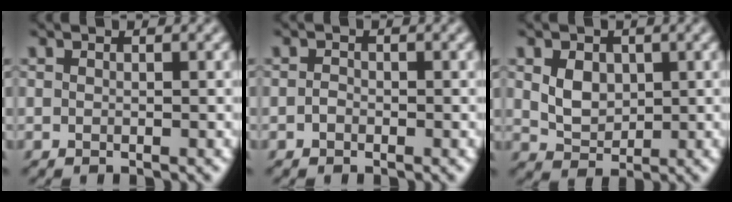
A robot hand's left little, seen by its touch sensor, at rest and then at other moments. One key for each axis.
{"total": 0.8, "fx": -0.5, "fy": 0.6, "fz": 0.4, "tx": -0.010, "ty": 0.000, "tz": -0.013}
{"total": 3.0, "fx": 0.5, "fy": 2.2, "fz": 1.9, "tx": -0.042, "ty": -0.002, "tz": 0.010}